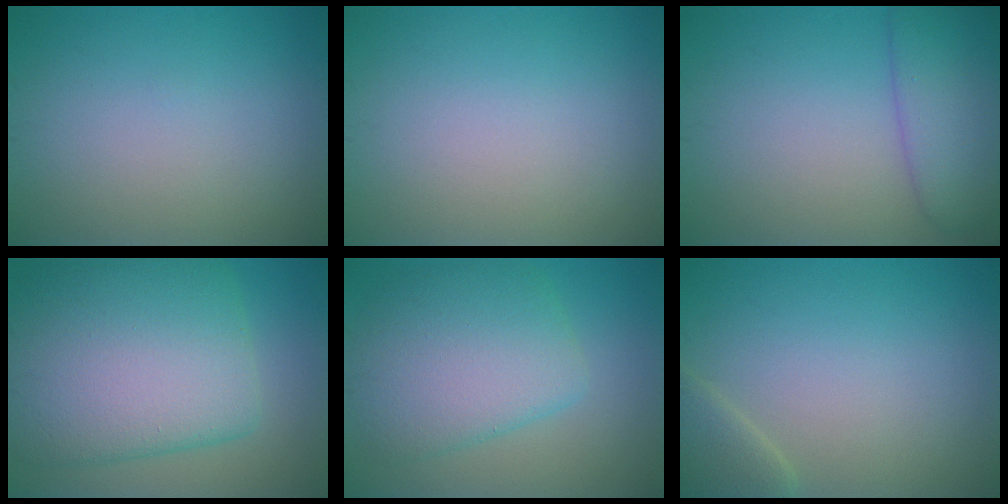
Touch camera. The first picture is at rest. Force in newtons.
{"total": 0.0}
{"total": 4.8, "press": 4.8, "slide": 0.2}
{"total": 12.5, "press": 12.5, "slide": 0.3}
{"total": 7.0, "press": 7.0, "slide": 0.2}
{"total": 2.5, "press": 2.5, "slide": 0.2}